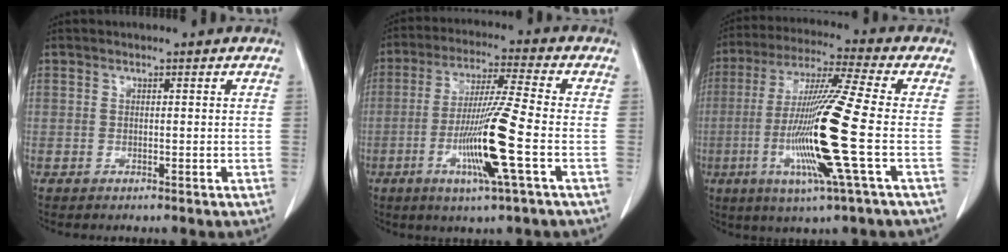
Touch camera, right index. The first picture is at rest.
{"total": 12.4, "force": [-3.8, -0.9, 11.8], "torque": [-0.231, -0.015, -0.076]}
{"total": 16.3, "force": [-3.4, -1.3, 15.9], "torque": [-0.318, -0.015, -0.076]}